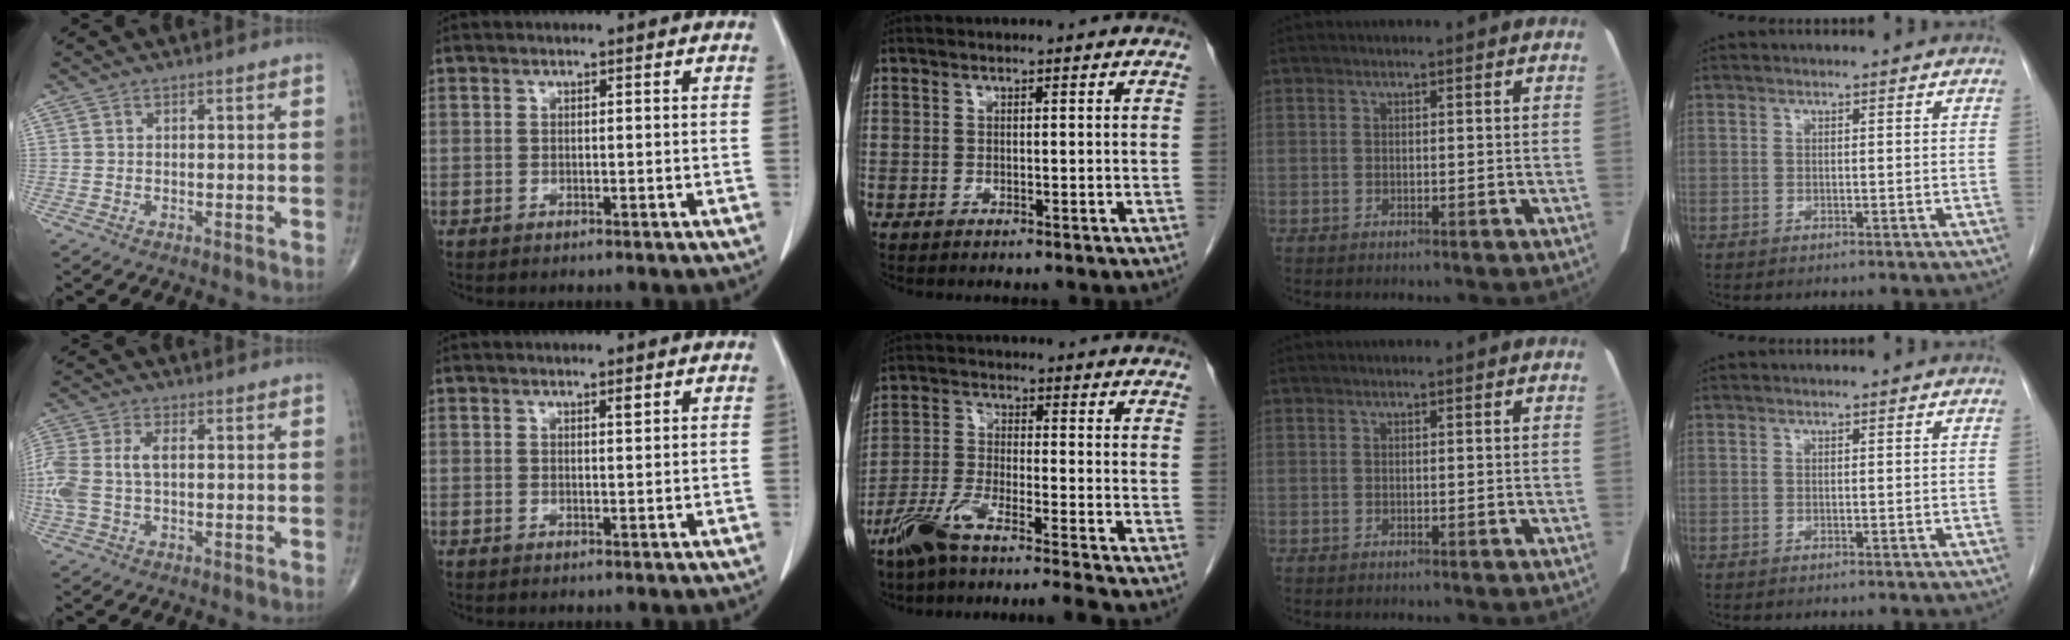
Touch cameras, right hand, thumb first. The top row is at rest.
{"thumb": {"total": 9.0, "force": [0.3, 5.2, 7.3], "torque": [-0.197, 0.018, 0.009]}, "index": {"total": 1.2, "force": [0.6, 0.4, 0.9], "torque": [-0.019, 0.002, 0.012]}, "middle": {"total": 9.2, "force": [-7.9, -1.1, 4.6], "torque": [-0.087, -0.014, -0.143]}}